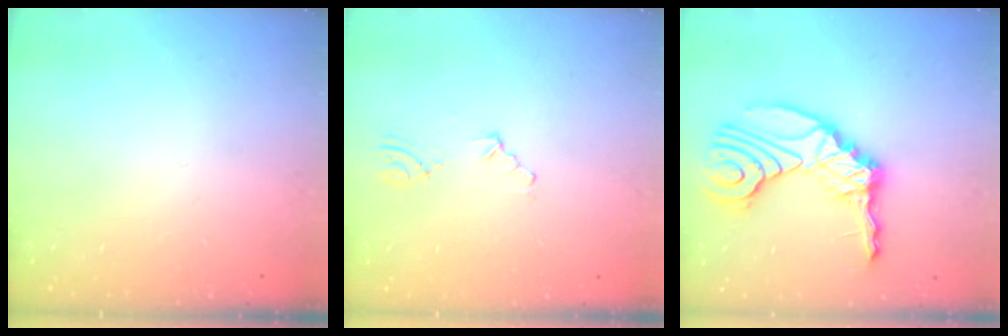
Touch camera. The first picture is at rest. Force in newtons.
{"total": 2.7, "press": 1.9, "slide": 2.0}
{"total": 18.5, "press": 18.2, "slide": 3.2}